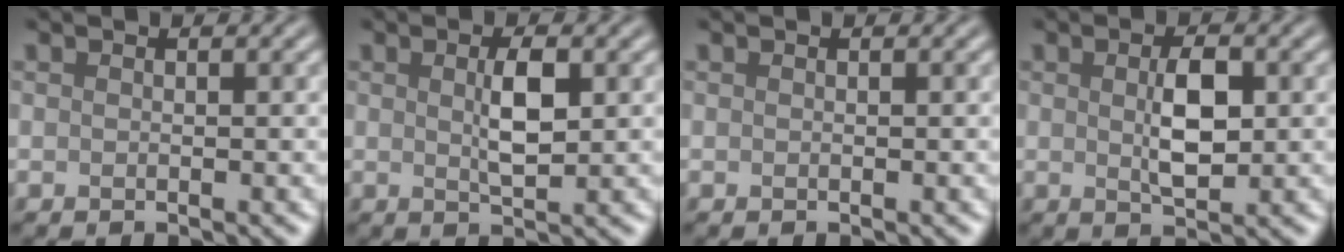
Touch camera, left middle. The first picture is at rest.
{"total": 2.9, "force": [0.6, 0.9, 2.7], "torque": [-0.055, -0.001, 0.011]}
{"total": 0.0}
{"total": 3.6, "force": [0.4, 1.6, 3.2], "torque": [-0.065, -0.002, 0.009]}